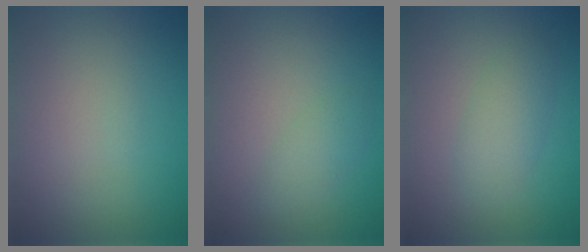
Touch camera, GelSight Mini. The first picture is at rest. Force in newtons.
{"total": 0.7, "press": 0.7, "slide": 0.1}
{"total": 2.6, "press": 2.6, "slide": 0.1}